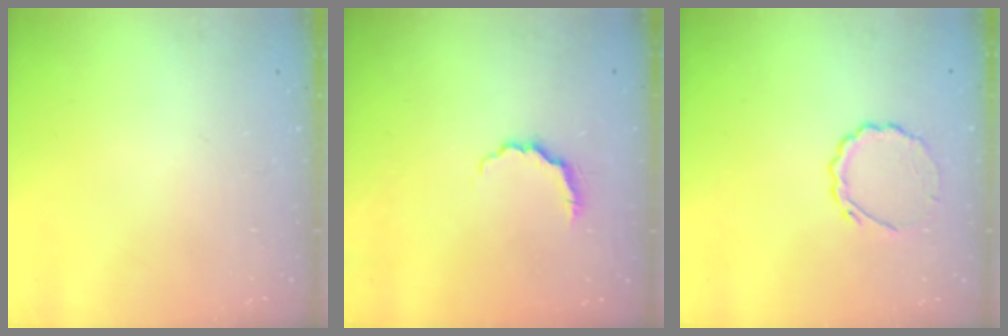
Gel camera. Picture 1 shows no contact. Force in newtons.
{"total": 3.7, "press": 3.6, "slide": 0.7}
{"total": 5.6, "press": 5.4, "slide": 1.7}